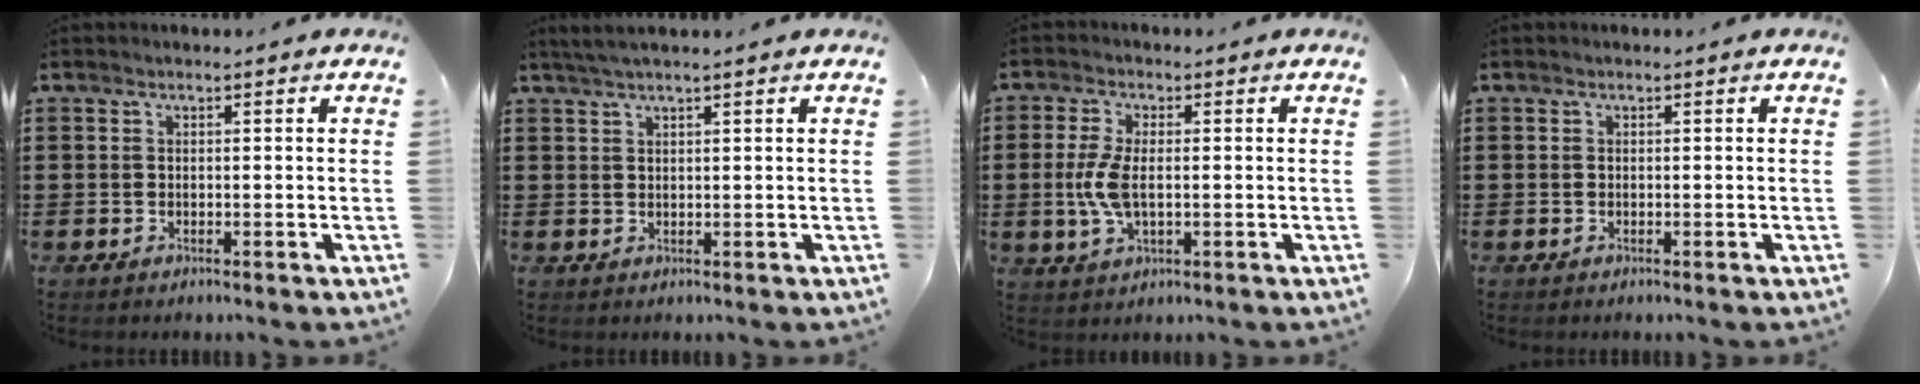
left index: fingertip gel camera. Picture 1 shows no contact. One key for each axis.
{"total": 1.9, "fx": 1.5, "fy": -0.2, "fz": 1.1, "tx": -0.023, "ty": 0.001, "tz": 0.029}
{"total": 5.8, "fx": -0.2, "fy": 2.5, "fz": 5.2, "tx": -0.131, "ty": -0.007, "tz": -0.012}
{"total": 0.0}